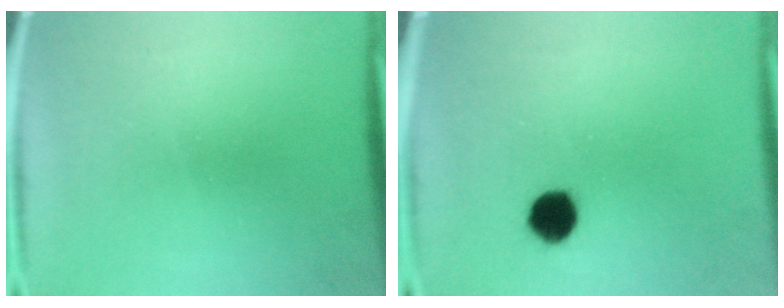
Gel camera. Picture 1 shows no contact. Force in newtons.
{"total": 6.1}